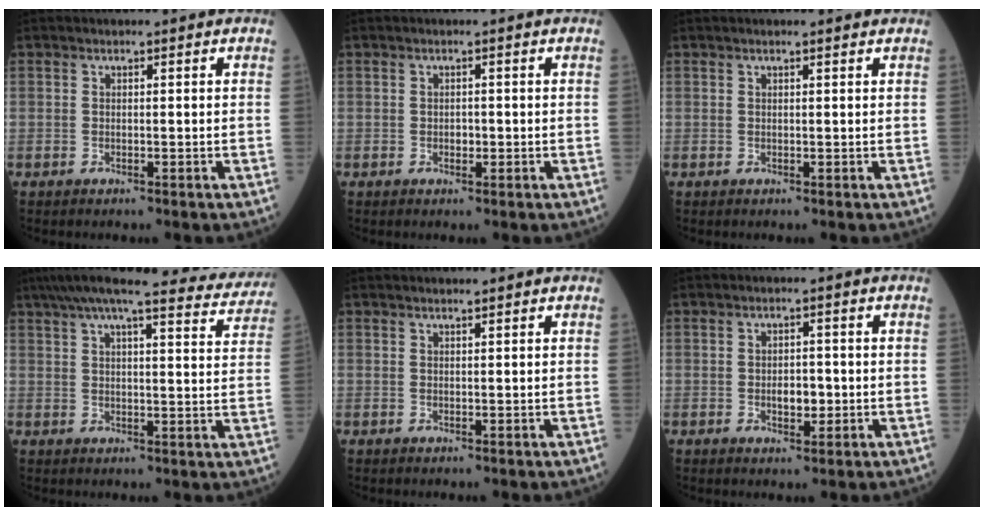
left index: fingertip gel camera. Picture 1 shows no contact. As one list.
[{"total": 0.9, "force": [-0.2, 0.6, 0.6], "torque": [-0.012, 0.000, -0.003]}, {"total": 1.7, "force": [1.5, 0.1, 0.9], "torque": [-0.013, 0.012, 0.018]}, {"total": 21.5, "force": [19.6, 2.0, 8.5], "torque": [-0.129, -0.015, 0.240]}, {"total": 1.2, "force": [1.1, -0.1, 0.5], "torque": [-0.009, 0.008, 0.021]}, {"total": 2.9, "force": [-0.5, 1.6, 2.3], "torque": [-0.037, 0.001, -0.004]}]